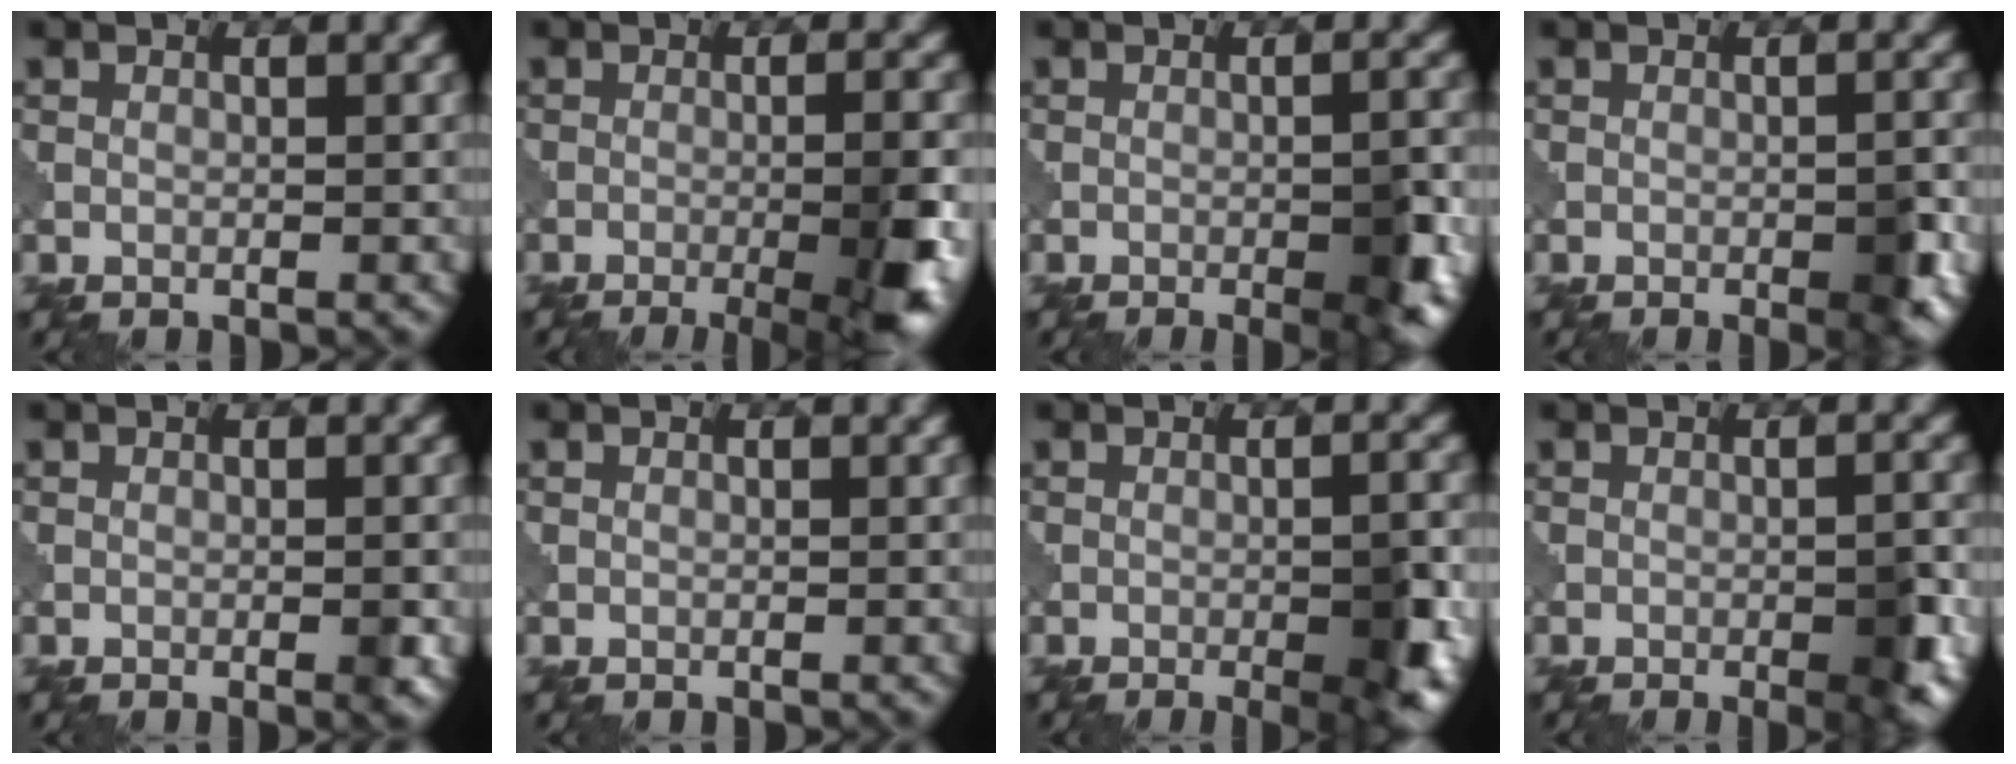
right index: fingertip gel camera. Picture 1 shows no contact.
{"total": 9.0, "force": [-3.6, 2.6, 7.8], "torque": [-0.096, 0.000, -0.042]}
{"total": 5.2, "force": [-1.8, 1.2, 4.7], "torque": [-0.072, -0.003, -0.020]}
{"total": 3.2, "force": [-1.3, 0.8, 2.9], "torque": [-0.046, -0.001, -0.018]}
{"total": 1.2, "force": [-0.4, 0.3, 1.1], "torque": [-0.018, -0.001, -0.006]}
{"total": 0.0}
{"total": 5.9, "force": [-1.9, 1.5, 5.4], "torque": [-0.077, -0.005, -0.020]}
{"total": 4.4, "force": [-1.6, 1.0, 3.9], "torque": [-0.061, -0.001, -0.020]}